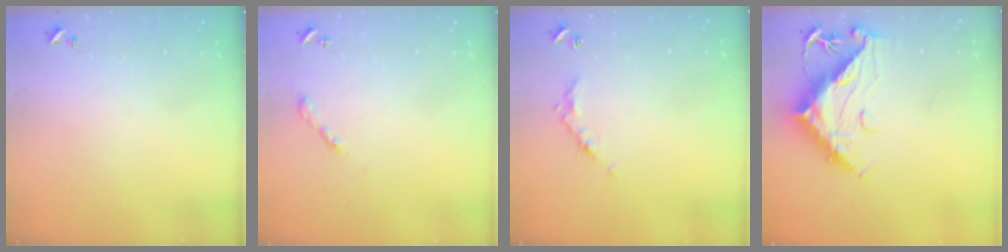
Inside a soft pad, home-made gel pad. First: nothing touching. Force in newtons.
{"total": 2.6, "press": 2.6, "slide": 0.3}
{"total": 5.8, "press": 5.8, "slide": 0.3}
{"total": 15.4, "press": 15.3, "slide": 1.6}